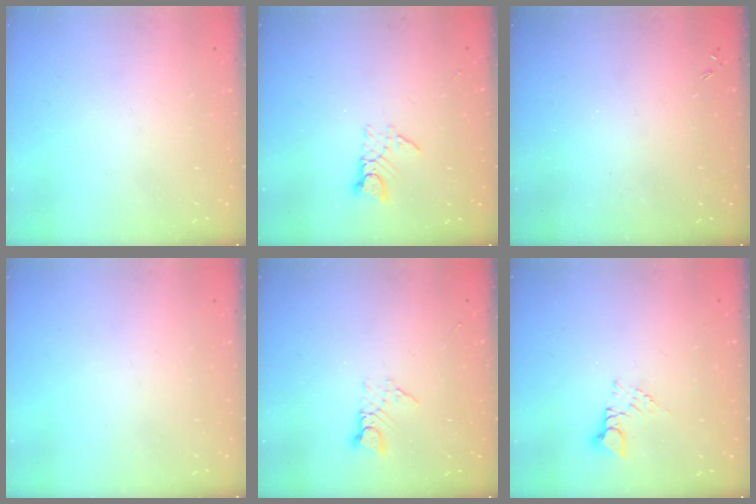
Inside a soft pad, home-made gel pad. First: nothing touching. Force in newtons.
{"total": 4.7, "press": 4.6, "slide": 0.2}
{"total": 0.0}
{"total": 0.0}
{"total": 3.2, "press": 3.2, "slide": 0.3}
{"total": 3.0, "press": 3.0, "slide": 0.4}